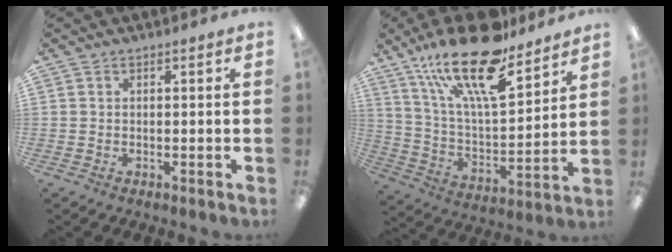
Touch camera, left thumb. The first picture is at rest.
{"total": 23.8, "force": [16.7, 7.6, 15.1], "torque": [-0.259, -0.099, 0.284]}